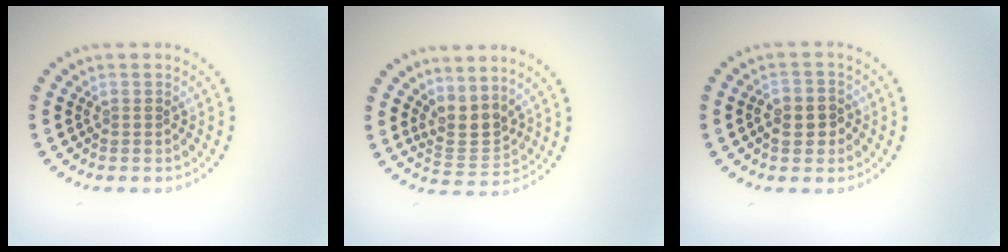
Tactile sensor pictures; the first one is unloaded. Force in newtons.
{"total": 2.9, "press": 2.3, "slide": 1.9}
{"total": 2.8, "press": 2.7, "slide": 0.7}